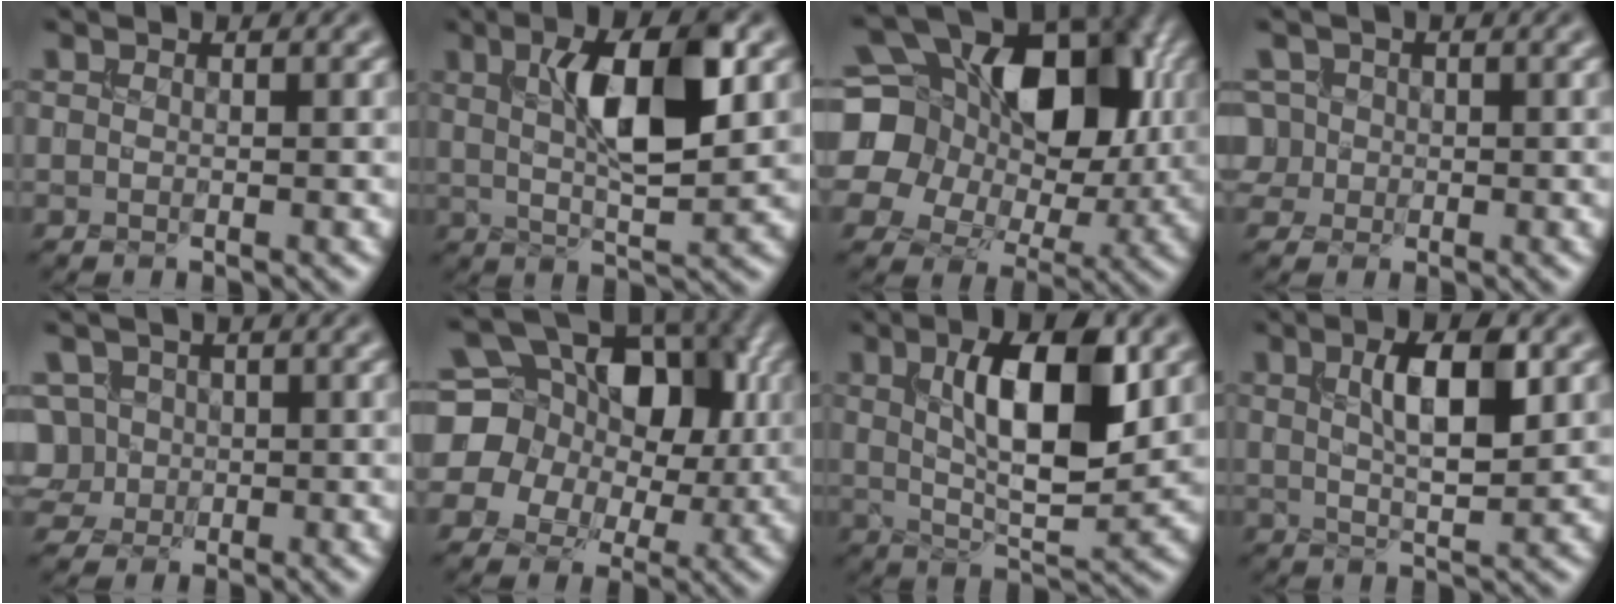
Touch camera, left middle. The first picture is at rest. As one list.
[{"total": 7.6, "force": [2.1, 2.1, 6.9], "torque": [-0.115, 0.007, 0.033]}, {"total": 15.1, "force": [2.3, 11.2, 9.9], "torque": [-0.169, 0.003, 0.039]}, {"total": 3.0, "force": [0.0, 2.9, 1.0], "torque": [-0.014, 0.029, -0.010]}, {"total": 5.0, "force": [0.3, 4.5, 2.1], "torque": [-0.042, 0.032, -0.004]}, {"total": 12.5, "force": [2.0, 10.2, 6.9], "torque": [-0.127, 0.018, 0.024]}, {"total": 9.0, "force": [2.3, 3.2, 8.1], "torque": [-0.128, 0.002, 0.038]}, {"total": 5.2, "force": [1.6, 1.6, 4.6], "torque": [-0.083, 0.005, 0.028]}]